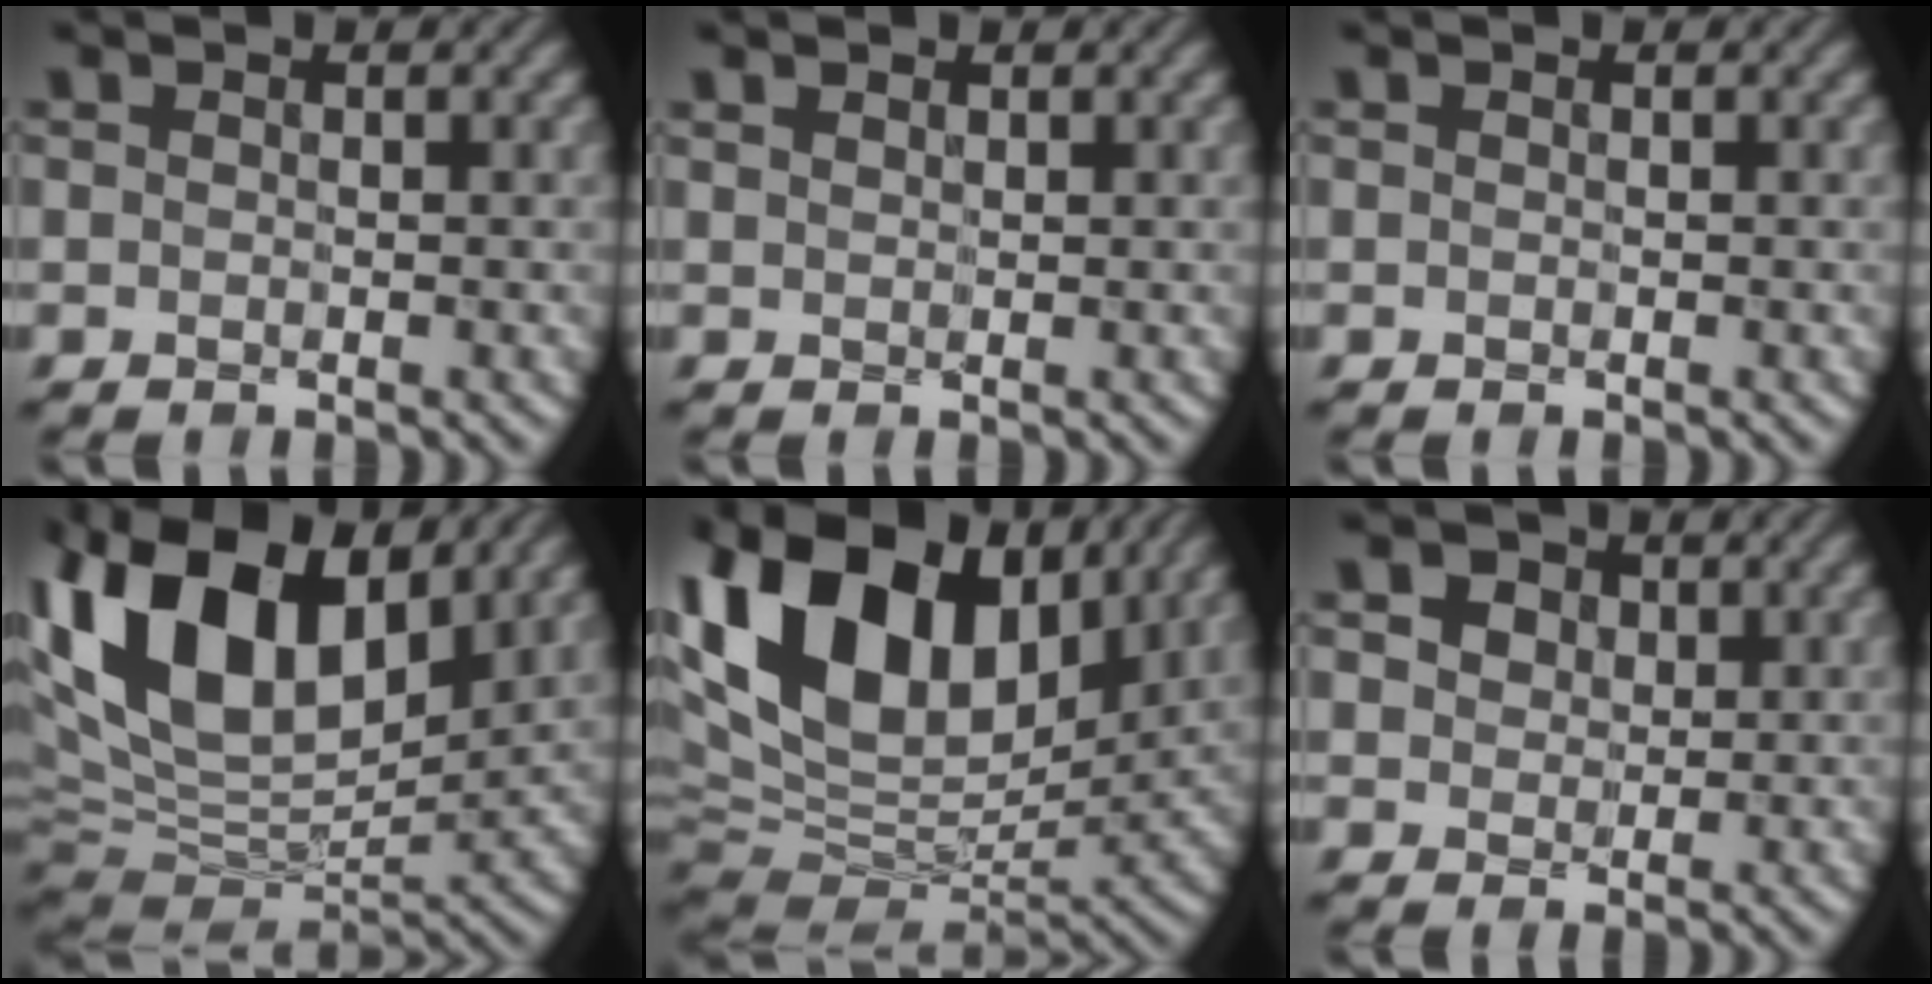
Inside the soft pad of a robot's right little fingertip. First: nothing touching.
{"total": 1.0, "force": [0.8, 0.5, 0.4], "torque": [-0.008, 0.003, 0.009]}
{"total": 0.0}
{"total": 16.3, "force": [5.4, 9.1, 12.4], "torque": [-0.249, 0.028, 0.091]}
{"total": 16.0, "force": [6.2, 10.0, 10.9], "torque": [-0.238, 0.036, 0.106]}
{"total": 5.8, "force": [2.9, 4.0, 2.9], "torque": [-0.078, 0.010, 0.039]}